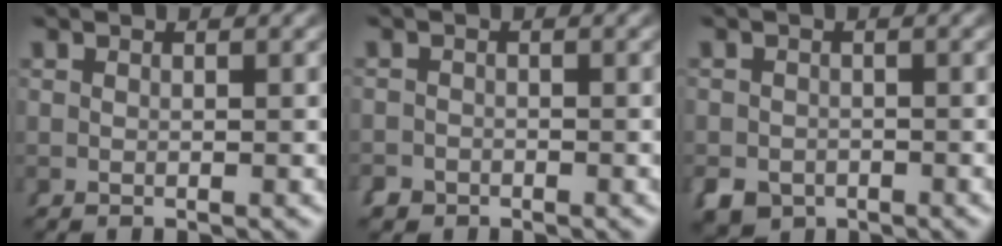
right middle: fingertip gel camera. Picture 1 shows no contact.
{"total": 2.0, "force": [-1.8, 0.9, -0.3], "torque": [0.014, -0.018, -0.025]}
{"total": 3.8, "force": [-2.8, 2.5, 0.9], "torque": [-0.007, -0.029, -0.036]}